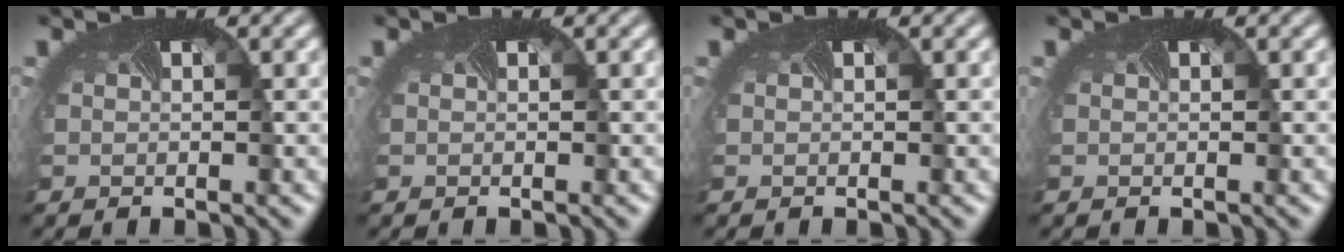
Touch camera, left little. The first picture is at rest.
{"total": 0.0}
{"total": 0.0}
{"total": 0.0}